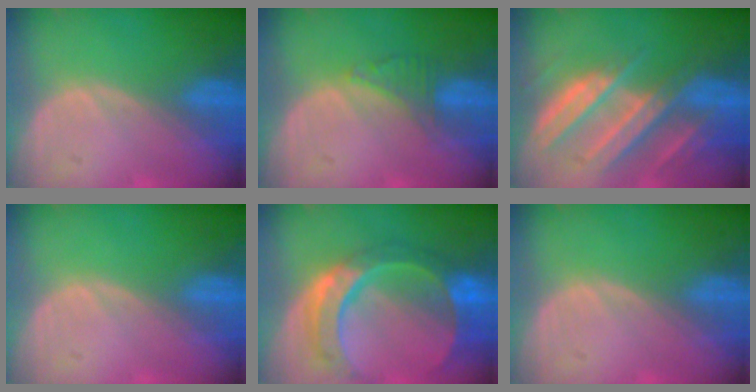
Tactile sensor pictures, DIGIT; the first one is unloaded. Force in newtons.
{"total": 2.5, "press": 2.5, "slide": 0.2}
{"total": 10.1, "press": 9.0, "slide": 4.7}
{"total": 0.0}
{"total": 11.1, "press": 9.2, "slide": 6.1}
{"total": 0.0}